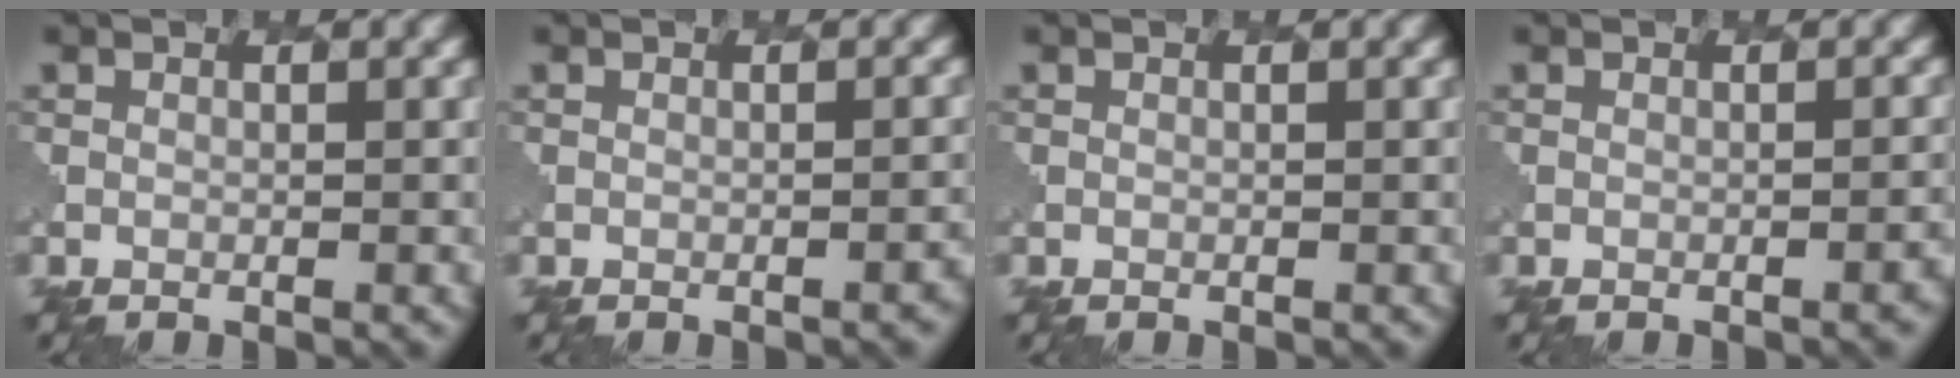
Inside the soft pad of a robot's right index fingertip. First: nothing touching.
{"total": 1.5, "force": [-0.9, 0.4, 1.0], "torque": [-0.002, 0.004, -0.013]}
{"total": 0.0}
{"total": 1.6, "force": [-0.9, 0.5, 1.3], "torque": [-0.005, 0.004, -0.011]}